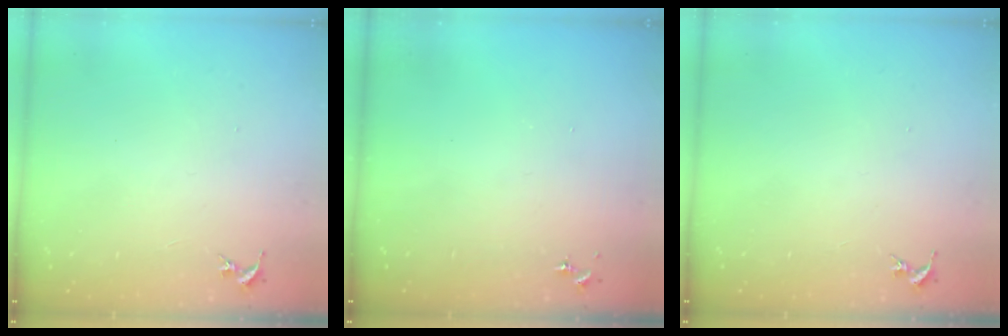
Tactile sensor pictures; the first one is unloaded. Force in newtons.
{"total": 0.0}
{"total": 0.0}